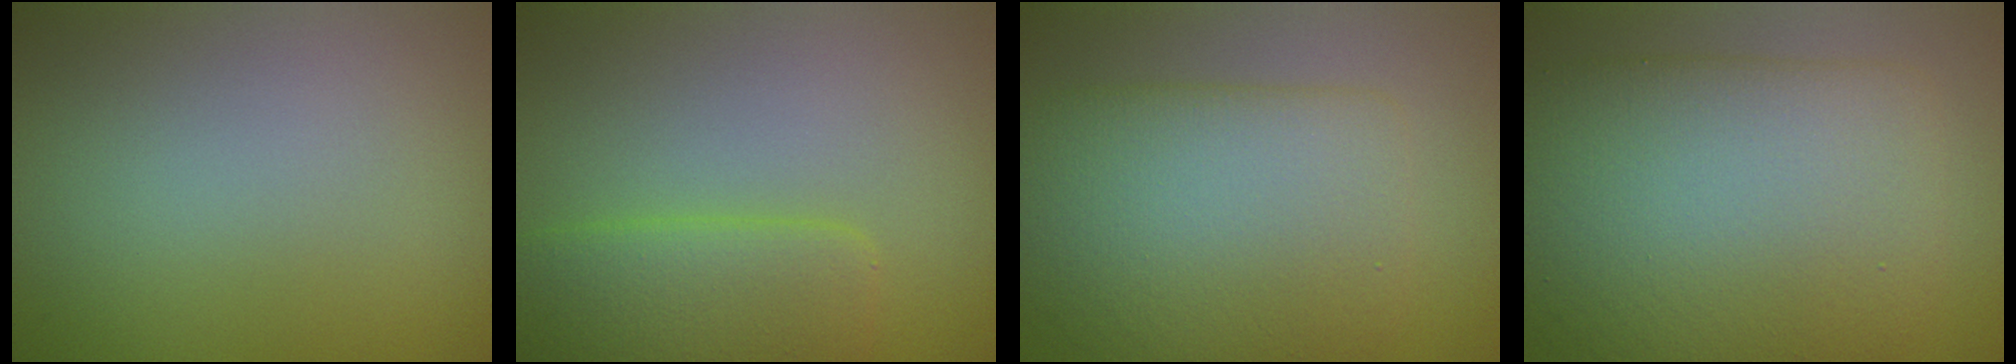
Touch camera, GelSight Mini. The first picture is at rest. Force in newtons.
{"total": 4.8, "press": 4.8, "slide": 0.2}
{"total": 8.1, "press": 8.1, "slide": 0.3}
{"total": 11.3, "press": 11.3, "slide": 0.3}